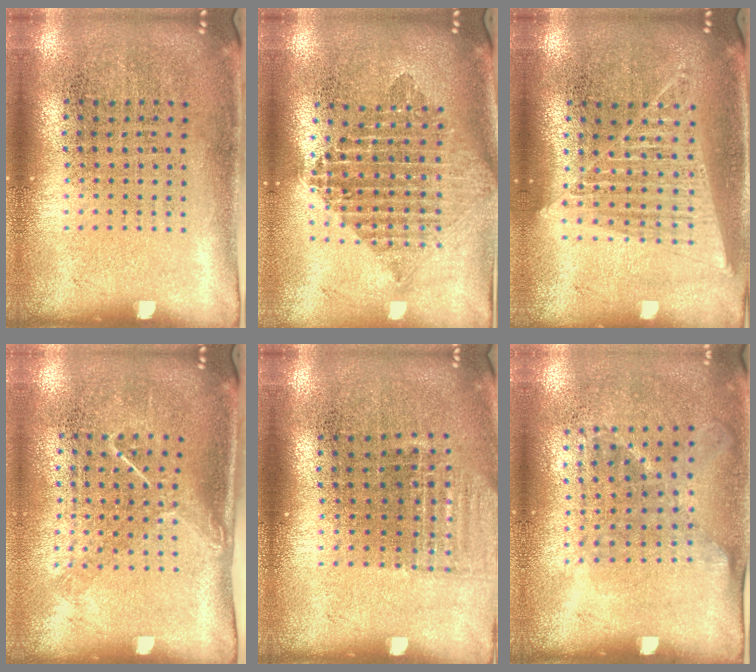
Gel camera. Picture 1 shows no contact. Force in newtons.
{"total": 2.1, "press": 1.7, "slide": 1.3}
{"total": 1.5, "press": 1.4, "slide": 0.6}
{"total": 1.3, "press": 1.0, "slide": 0.9}
{"total": 1.0, "press": 1.0, "slide": 0.4}
{"total": 1.2, "press": 0.9, "slide": 0.7}